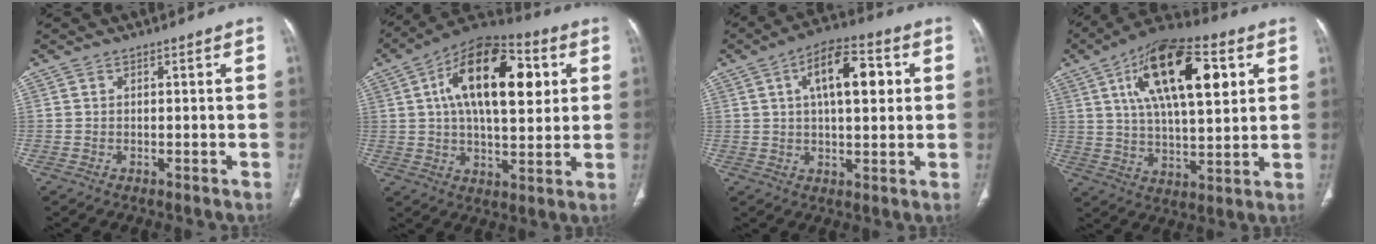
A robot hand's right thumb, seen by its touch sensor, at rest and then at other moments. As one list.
[{"total": 21.6, "force": [5.5, 10.5, 18.0], "torque": [-0.264, 0.007, 0.077]}, {"total": 12.8, "force": [3.3, 5.8, 11.0], "torque": [-0.158, 0.011, 0.047]}, {"total": 21.6, "force": [7.6, 9.2, 18.0], "torque": [-0.280, -0.010, 0.121]}]